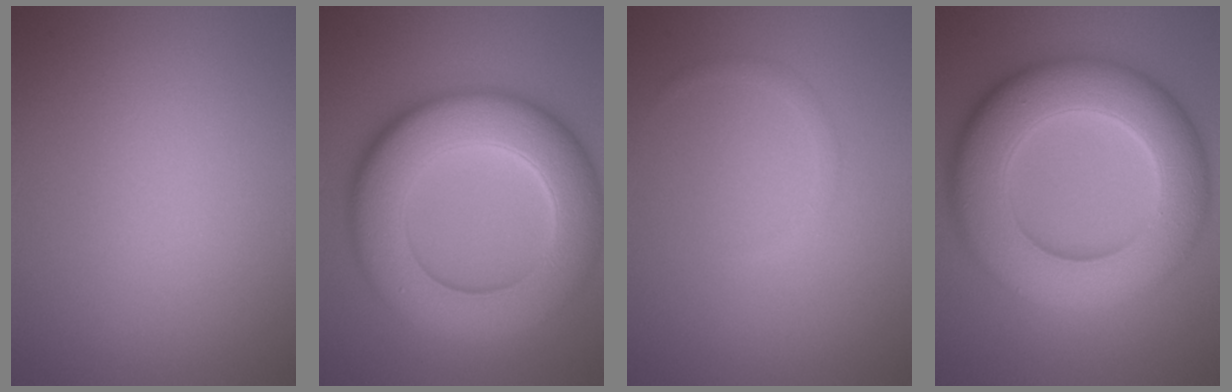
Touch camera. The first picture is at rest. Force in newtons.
{"total": 11.8, "press": 11.8, "slide": 0.7}
{"total": 0.7, "press": 0.7, "slide": 0.0}
{"total": 12.6, "press": 12.5, "slide": 0.5}